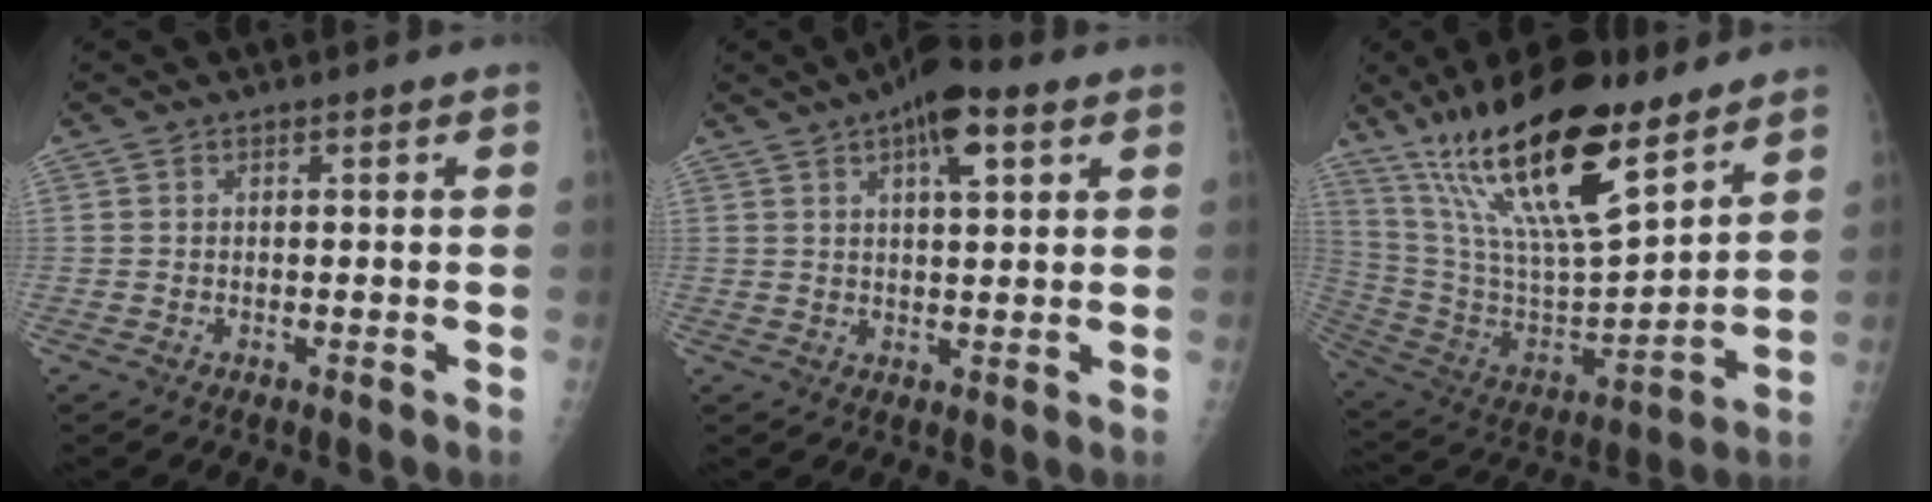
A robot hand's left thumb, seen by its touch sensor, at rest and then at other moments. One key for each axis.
{"total": 8.5, "fx": 4.2, "fy": 3.1, "fz": 6.7, "tx": -0.093, "ty": -0.001, "tz": 0.061}
{"total": 25.5, "fx": 16.3, "fy": 7.6, "fz": 18.0, "tx": -0.310, "ty": -0.060, "tz": 0.295}